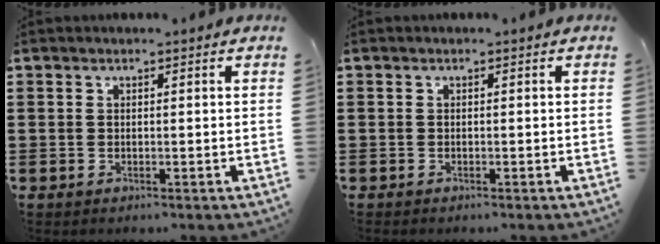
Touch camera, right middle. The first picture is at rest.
{"total": 0.0}